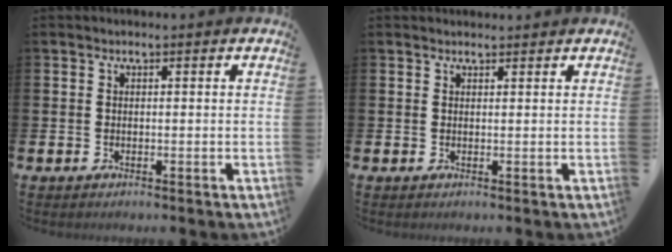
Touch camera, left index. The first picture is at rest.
{"total": 0.9, "force": [0.9, 0.1, 0.0], "torque": [0.008, -0.003, 0.015]}